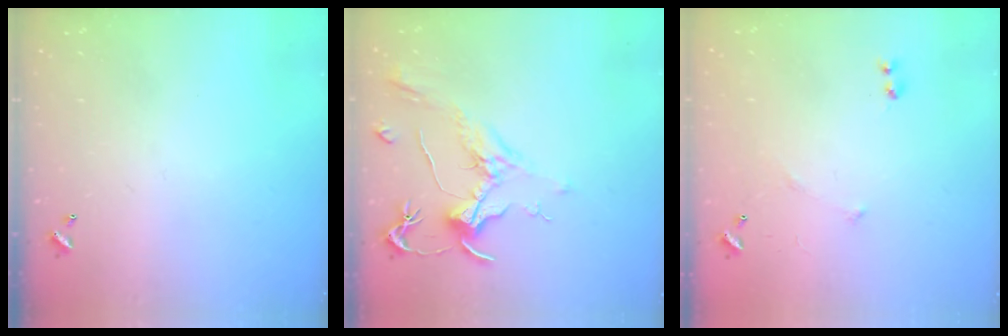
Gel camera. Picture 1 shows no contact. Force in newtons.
{"total": 2.1, "press": 2.0, "slide": 0.8}
{"total": 5.7, "press": 5.7, "slide": 0.8}